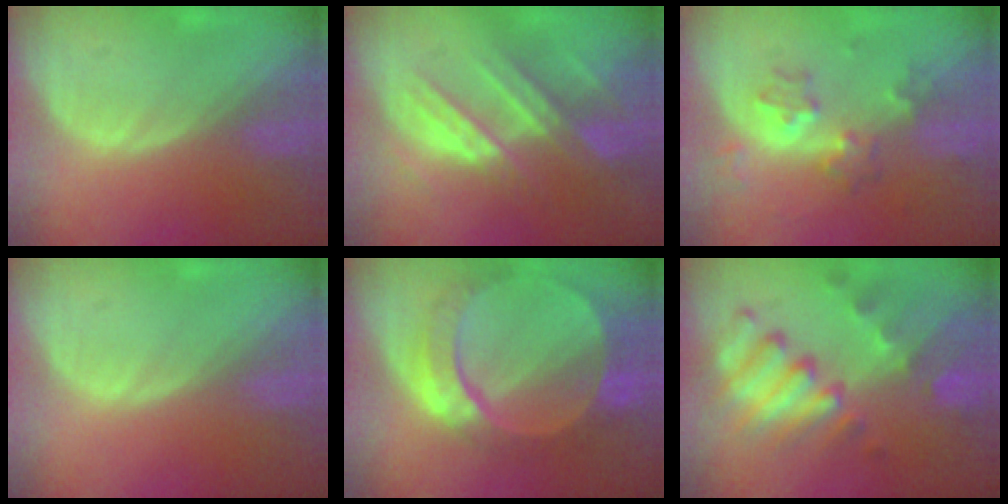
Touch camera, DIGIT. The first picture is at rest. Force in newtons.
{"total": 9.0, "press": 7.8, "slide": 4.4}
{"total": 6.3, "press": 5.5, "slide": 3.1}
{"total": 0.0}
{"total": 10.5, "press": 8.9, "slide": 5.6}
{"total": 10.4, "press": 9.0, "slide": 5.3}